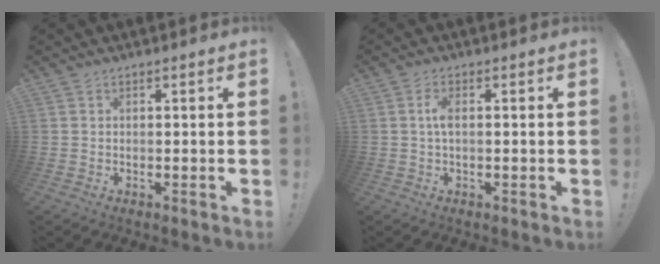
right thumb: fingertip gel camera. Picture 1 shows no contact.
{"total": 3.1, "force": [0.1, 1.0, 2.9], "torque": [-0.064, 0.003, -0.001]}